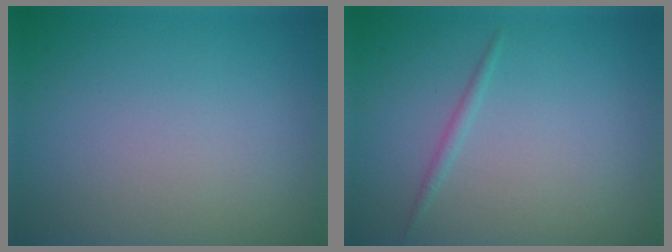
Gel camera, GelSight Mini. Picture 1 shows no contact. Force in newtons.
{"total": 0.8, "press": 0.8, "slide": 0.0}